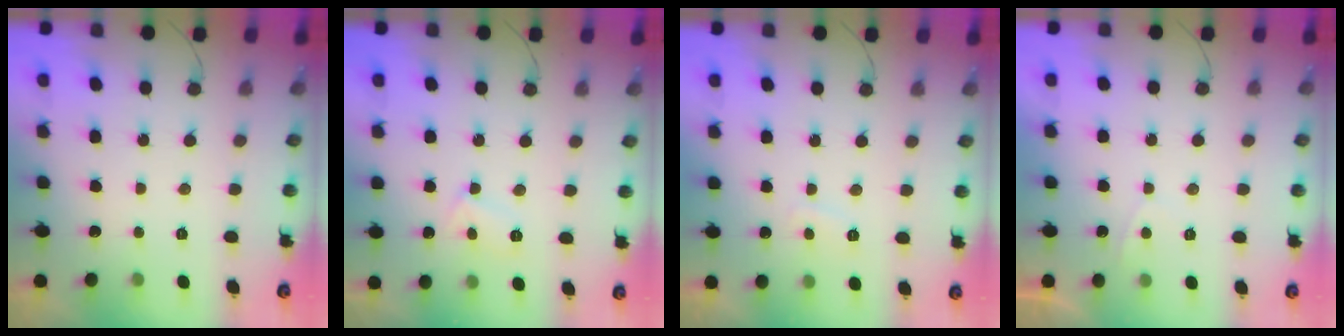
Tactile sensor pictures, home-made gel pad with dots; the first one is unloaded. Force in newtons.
{"total": 4.8, "press": 4.8, "slide": 0.3}
{"total": 2.2, "press": 2.1, "slide": 0.8}
{"total": 0.7, "press": 0.4, "slide": 0.5}